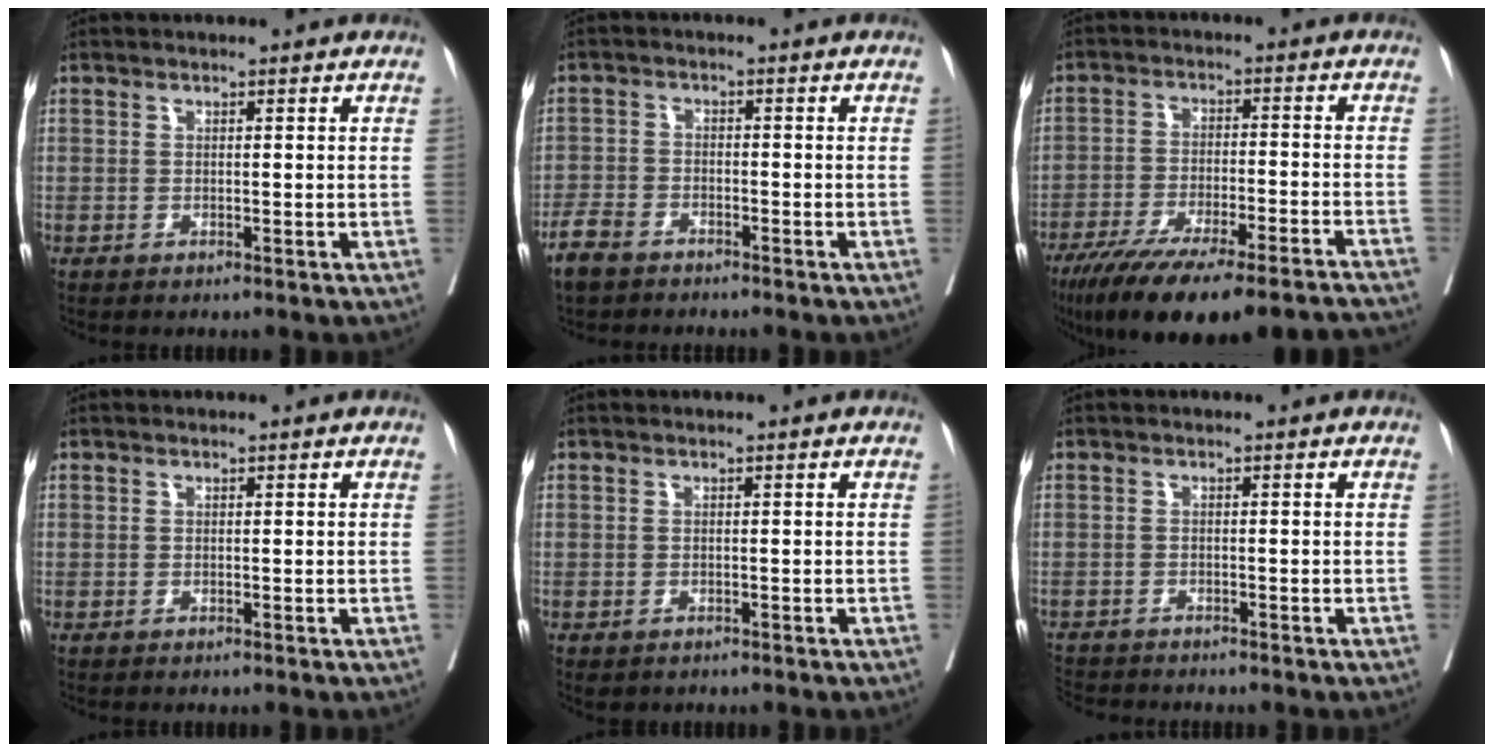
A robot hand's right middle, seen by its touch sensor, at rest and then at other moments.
{"total": 4.2, "force": [-3.5, 1.8, 1.6], "torque": [-0.042, -0.004, -0.067]}
{"total": 22.9, "force": [-19.0, 3.1, 12.4], "torque": [-0.156, -0.028, -0.273]}
{"total": 0.0}
{"total": 1.4, "force": [-1.0, 0.9, 0.5], "torque": [-0.013, -0.003, -0.008]}
{"total": 3.5, "force": [-3.5, 0.5, -0.1], "torque": [-0.001, -0.014, -0.062]}